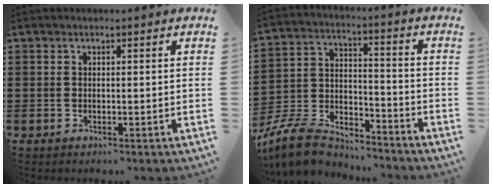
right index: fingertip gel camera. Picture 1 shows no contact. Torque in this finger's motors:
{"motor_torque": [-1.07, 1.07, -0.80, -0.21]}